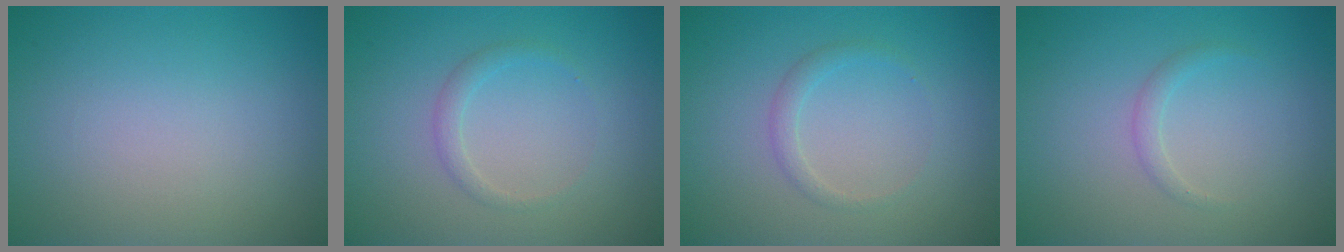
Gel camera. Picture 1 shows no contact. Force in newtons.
{"total": 1.2, "press": 1.2, "slide": 0.1}
{"total": 1.2, "press": 1.2, "slide": 0.1}
{"total": 1.0, "press": 1.0, "slide": 0.1}